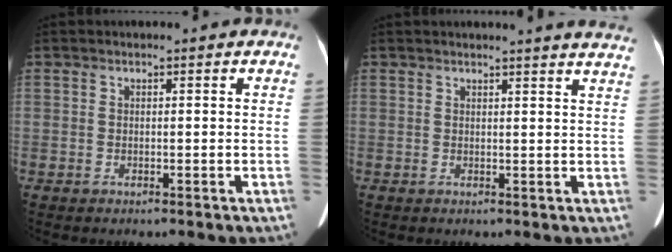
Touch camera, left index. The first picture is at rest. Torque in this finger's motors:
{"motor_torque": [0.14, -0.20, -0.03, 0.03]}